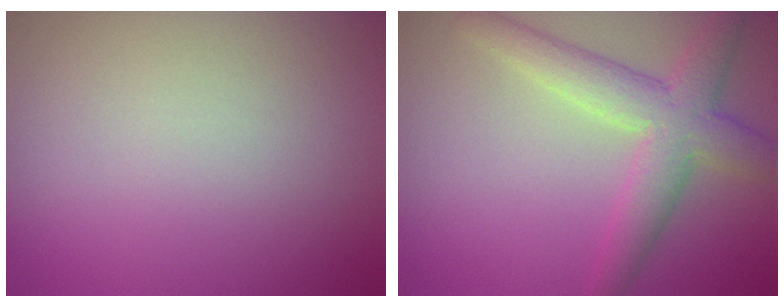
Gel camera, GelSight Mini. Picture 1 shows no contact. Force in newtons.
{"total": 5.1, "press": 5.1, "slide": 0.1}